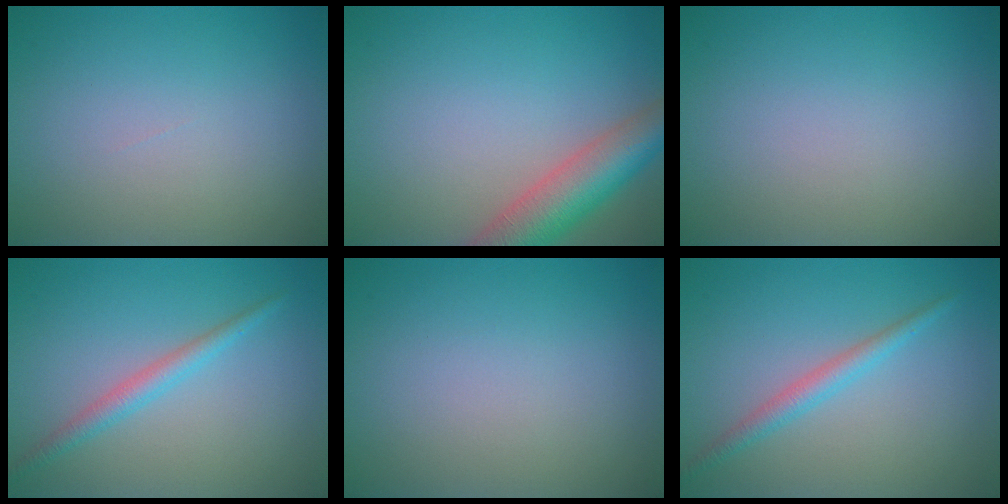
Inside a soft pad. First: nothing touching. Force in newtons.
{"total": 6.2, "press": 6.2, "slide": 0.4}
{"total": 0.0}
{"total": 2.0, "press": 2.0, "slide": 0.1}
{"total": 0.0}
{"total": 2.0, "press": 2.0, "slide": 0.1}